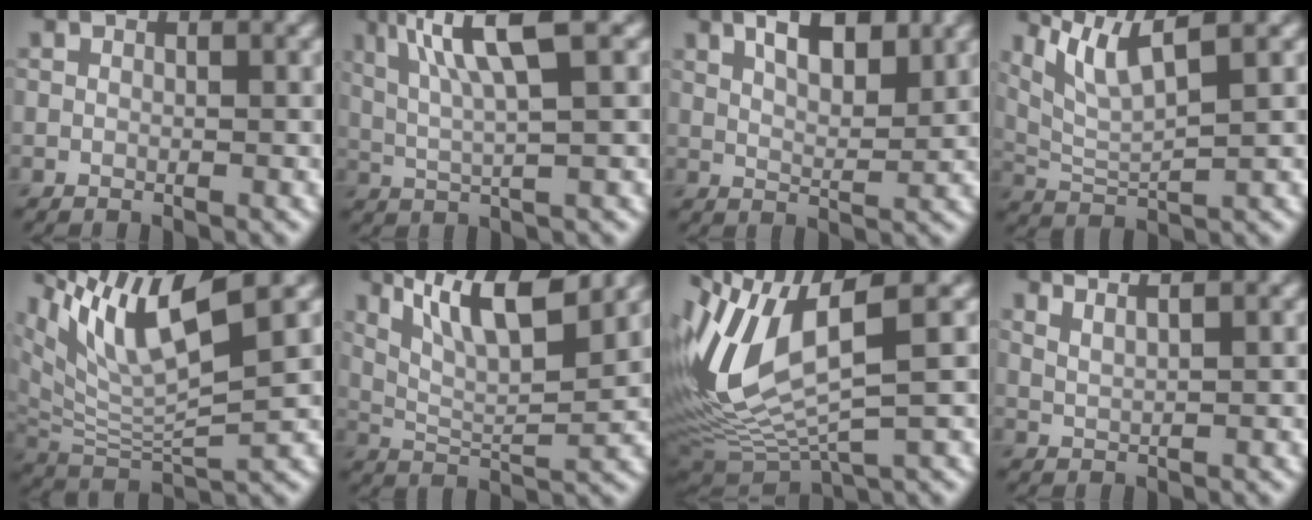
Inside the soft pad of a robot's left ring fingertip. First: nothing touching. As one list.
[{"total": 6.4, "force": [2.4, 1.0, 5.9], "torque": [-0.109, 0.009, 0.048]}, {"total": 4.9, "force": [2.7, 1.8, 3.6], "torque": [-0.057, 0.005, 0.042]}, {"total": 5.2, "force": [3.6, 0.9, 3.7], "torque": [-0.077, 0.006, 0.075]}, {"total": 10.1, "force": [6.0, 2.1, 7.8], "torque": [-0.147, 0.004, 0.114]}, {"total": 8.5, "force": [5.0, 2.3, 6.4], "torque": [-0.110, 0.012, 0.087]}, {"total": 11.2, "force": [2.0, 3.8, 10.3], "torque": [-0.225, -0.004, 0.050]}, {"total": 3.2, "force": [2.6, 1.0, 1.6], "torque": [-0.003, 0.012, 0.021]}]